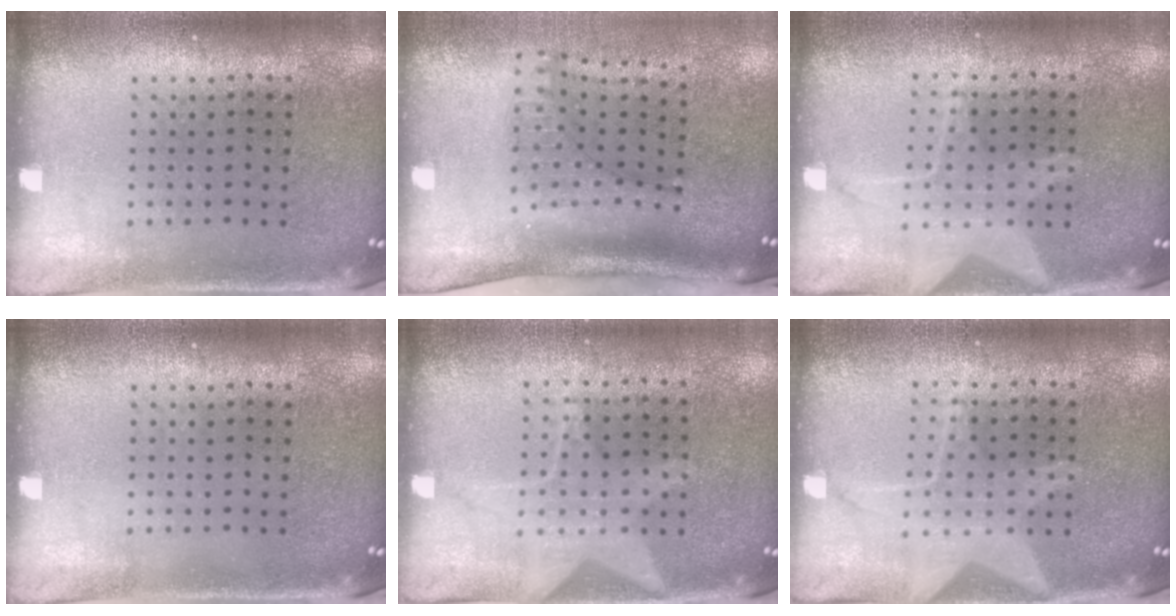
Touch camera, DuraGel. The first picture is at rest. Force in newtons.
{"total": 2.2, "press": 1.5, "slide": 1.6}
{"total": 1.6, "press": 1.6, "slide": 0.2}
{"total": 0.0}
{"total": 1.1, "press": 0.9, "slide": 0.6}
{"total": 1.5, "press": 1.5, "slide": 0.2}